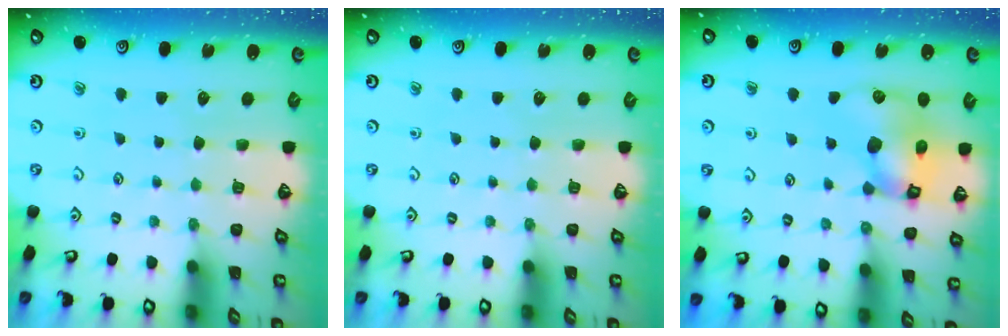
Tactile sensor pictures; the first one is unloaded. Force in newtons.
{"total": 0.0}
{"total": 12.9, "press": 12.8, "slide": 2.1}